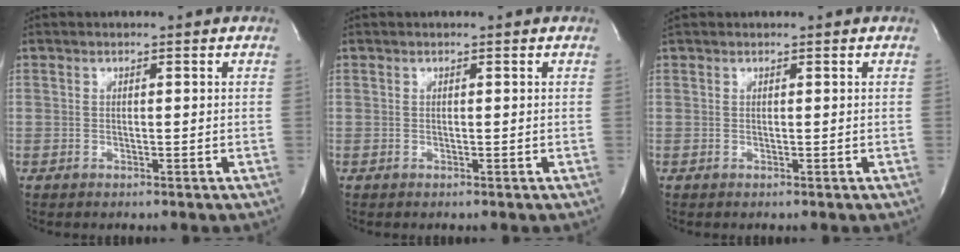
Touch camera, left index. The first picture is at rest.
{"total": 0.0}
{"total": 0.9, "force": [0.8, 0.2, 0.1], "torque": [-0.014, 0.021, 0.020]}